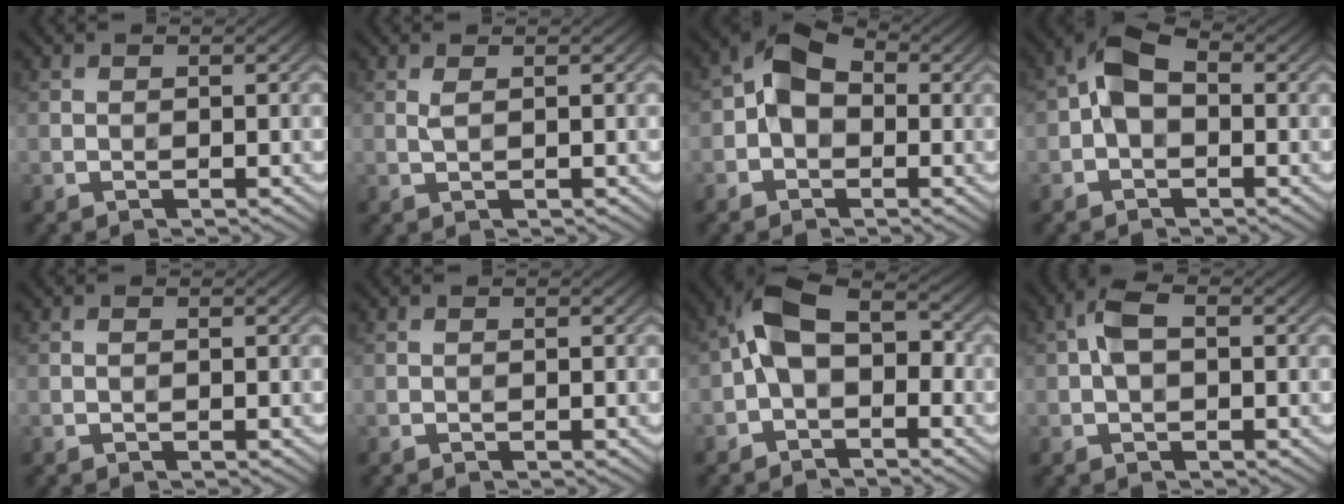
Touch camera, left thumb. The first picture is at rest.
{"total": 1.0, "force": [0.4, 0.2, 0.9], "torque": [-0.024, 0.002, 0.009]}
{"total": 6.0, "force": [-0.3, 4.4, 4.2], "torque": [-0.075, 0.014, -0.019]}
{"total": 5.6, "force": [-0.2, 3.7, 4.2], "torque": [-0.083, 0.013, -0.016]}
{"total": 0.0}
{"total": 0.0}
{"total": 7.0, "force": [-1.3, 4.3, 5.3], "torque": [-0.099, 0.017, -0.035]}
{"total": 4.1, "force": [0.5, 2.3, 3.3], "torque": [-0.074, 0.011, 0.003]}